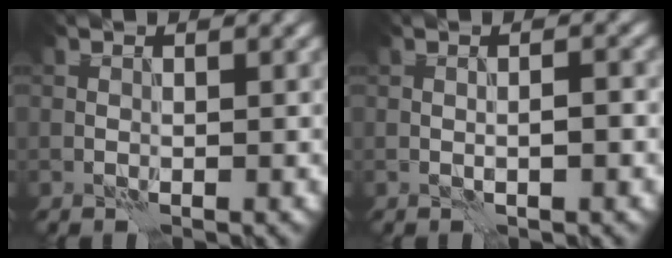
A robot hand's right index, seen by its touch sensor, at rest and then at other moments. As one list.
[{"total": 1.8, "force": [-0.5, 0.5, 1.6], "torque": [-0.023, 0.002, -0.006]}]